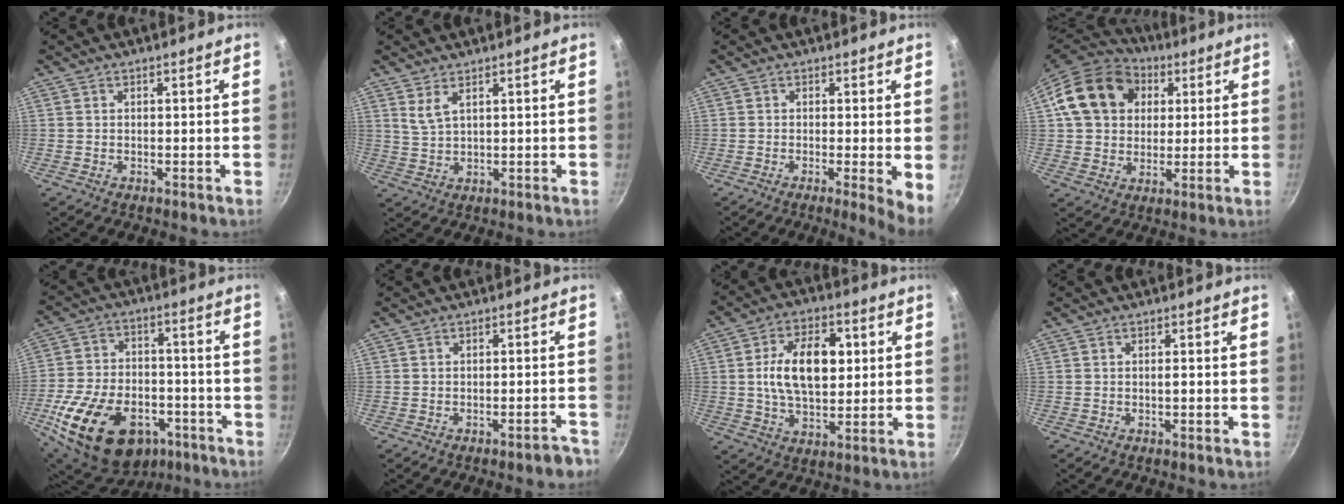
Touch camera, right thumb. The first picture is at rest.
{"total": 3.3, "force": [2.0, 1.1, 2.5], "torque": [-0.050, -0.016, 0.045]}
{"total": 5.0, "force": [-0.5, 0.9, 5.0], "torque": [-0.065, -0.012, -0.008]}
{"total": 18.1, "force": [5.1, 14.4, 9.8], "torque": [-0.161, 0.018, 0.081]}
{"total": 24.4, "force": [-10.6, 15.7, 15.3], "torque": [-0.255, 0.041, -0.161]}
{"total": 3.4, "force": [-2.7, 0.8, 1.9], "torque": [-0.013, 0.036, -0.016]}
{"total": 14.2, "force": [2.2, 8.6, 11.1], "torque": [-0.159, 0.002, 0.032]}
{"total": 0.6, "force": [-0.2, 0.1, 0.6], "torque": [-0.012, 0.004, -0.005]}